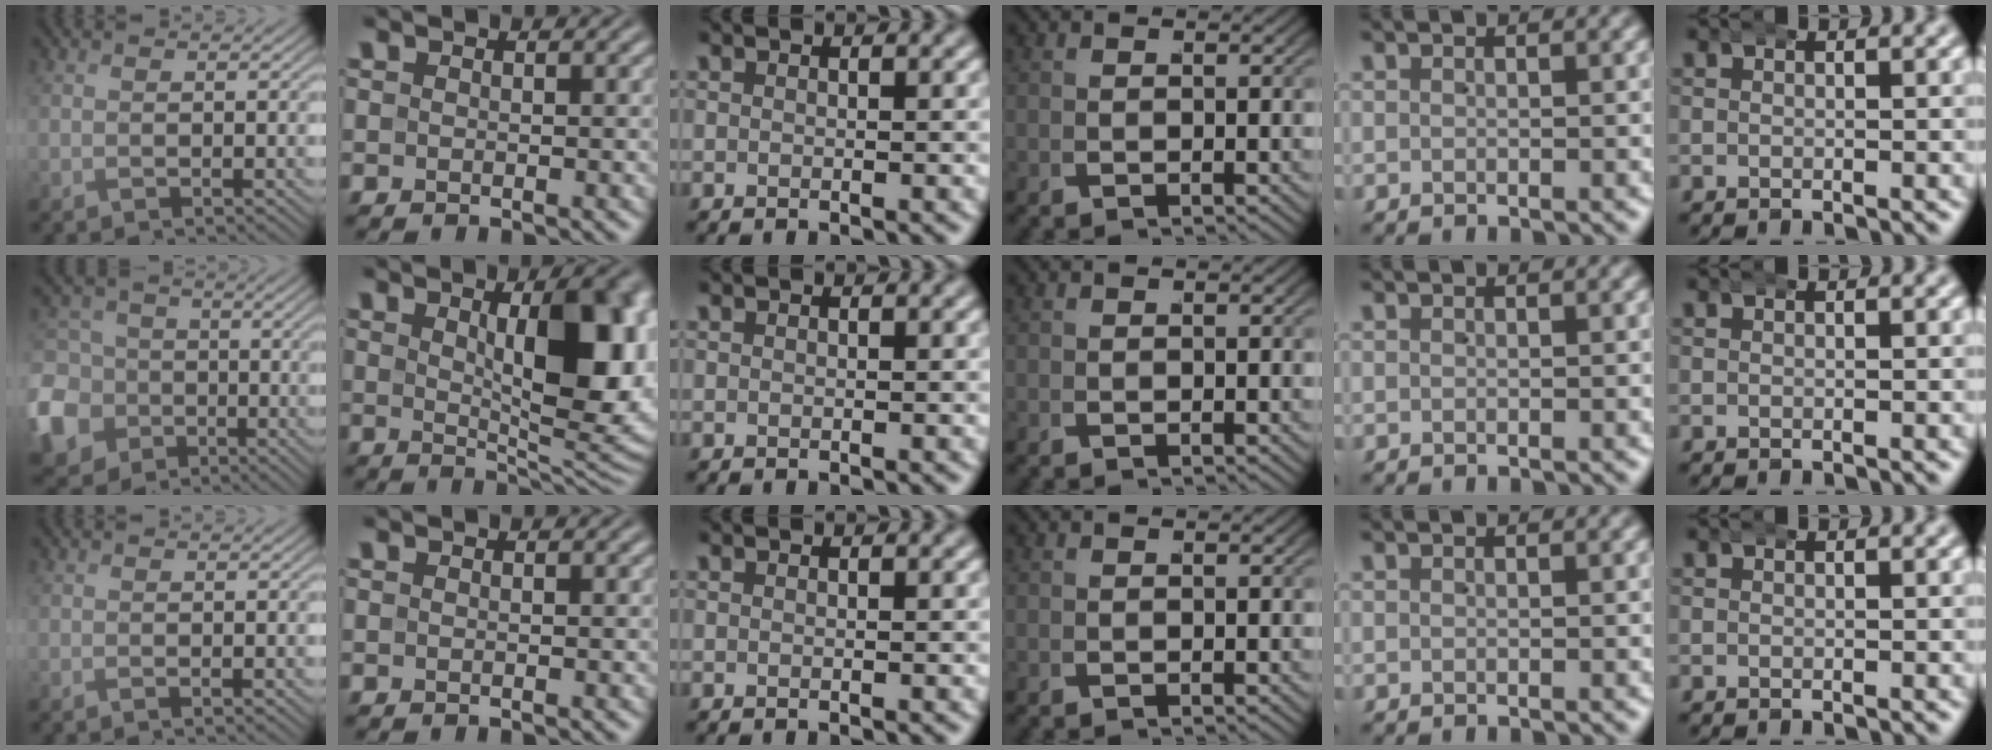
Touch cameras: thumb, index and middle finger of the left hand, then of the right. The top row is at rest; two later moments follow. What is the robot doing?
{"motion": "wrap", "object": "aluminum foil"}